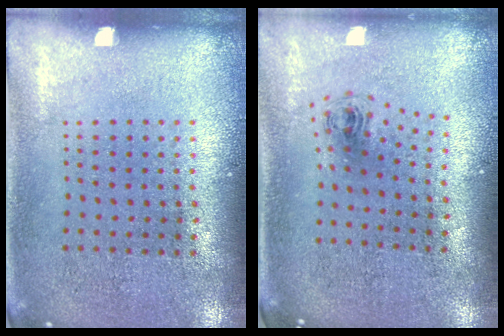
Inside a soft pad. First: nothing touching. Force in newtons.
{"total": 0.8, "press": 0.4, "slide": 0.7}